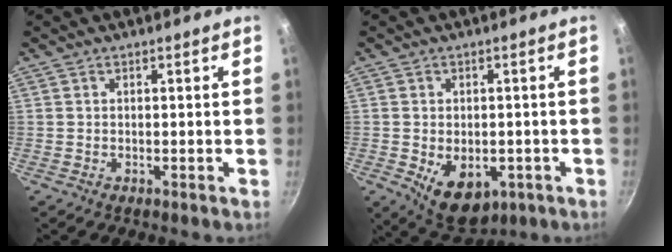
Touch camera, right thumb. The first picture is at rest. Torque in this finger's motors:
{"motor_torque": [-0.68, 0.43, 0.03, 0.06, 0.09]}